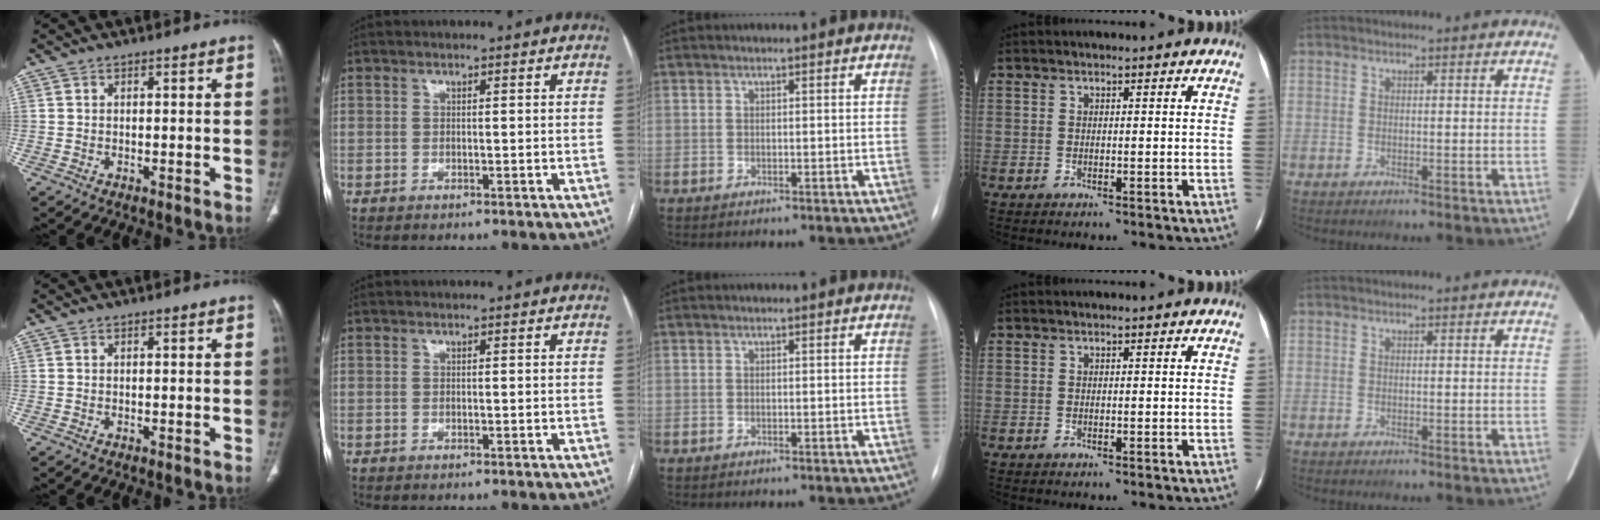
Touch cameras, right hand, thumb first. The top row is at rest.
{}